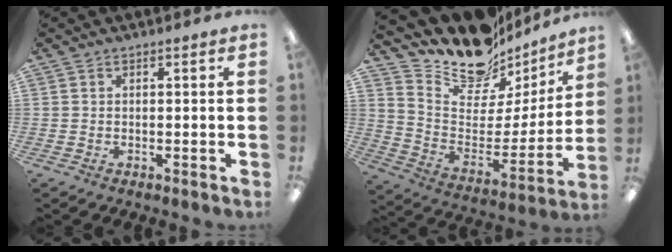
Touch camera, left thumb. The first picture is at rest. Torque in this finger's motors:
{"motor_torque": [0.25, -0.07, -0.37, -0.66, 0.00]}